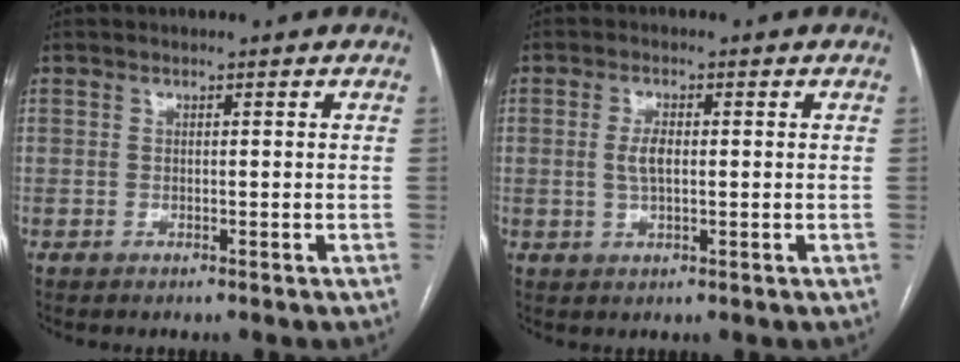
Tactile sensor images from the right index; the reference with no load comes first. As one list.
[{"total": 3.1, "force": [0.2, 1.1, 2.9], "torque": [-0.060, 0.004, 0.004]}]